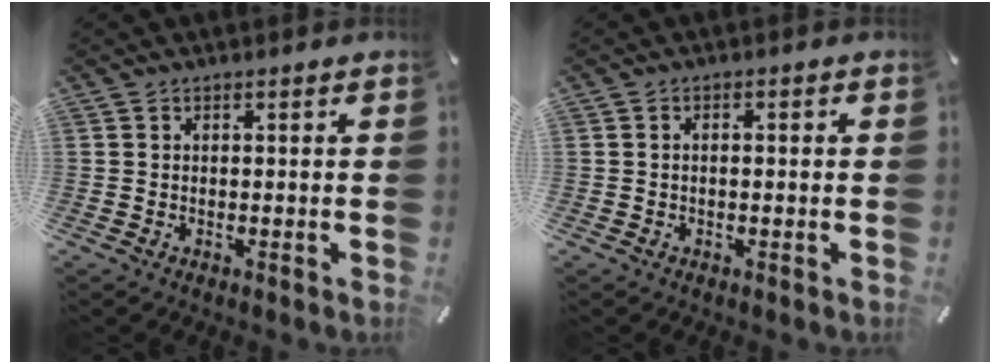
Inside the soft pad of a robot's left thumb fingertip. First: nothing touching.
{"total": 1.1, "force": [-0.3, 0.5, 0.9], "torque": [-0.018, 0.003, -0.007]}